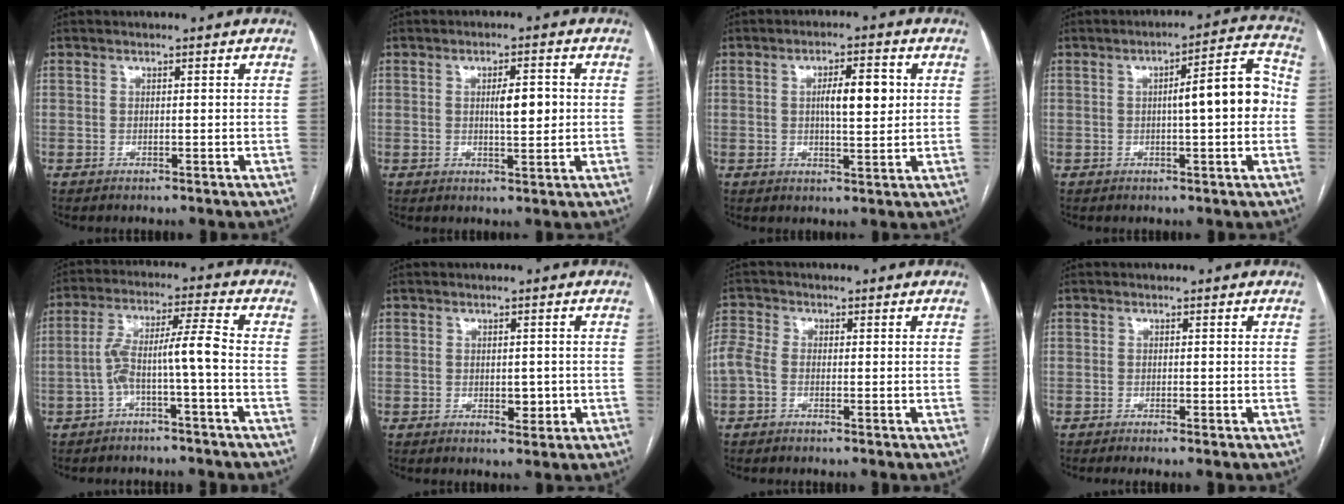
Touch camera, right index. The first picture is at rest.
{"total": 4.6, "force": [0.4, 1.1, 4.5], "torque": [-0.070, 0.004, 0.007]}
{"total": 6.3, "force": [1.1, 1.6, 6.0], "torque": [-0.096, 0.009, 0.020]}
{"total": 9.1, "force": [0.0, 1.6, 8.9], "torque": [-0.117, 0.032, -0.003]}
{"total": 7.5, "force": [-2.3, -0.1, 7.1], "torque": [-0.132, 0.034, -0.040]}
{"total": 2.6, "force": [-0.4, 1.4, 2.1], "torque": [-0.028, -0.002, -0.001]}
{"total": 4.2, "force": [-0.9, 2.8, 3.1], "torque": [-0.092, 0.019, -0.023]}
{"total": 1.2, "force": [-0.8, -0.2, 0.8], "torque": [-0.014, 0.000, -0.015]}